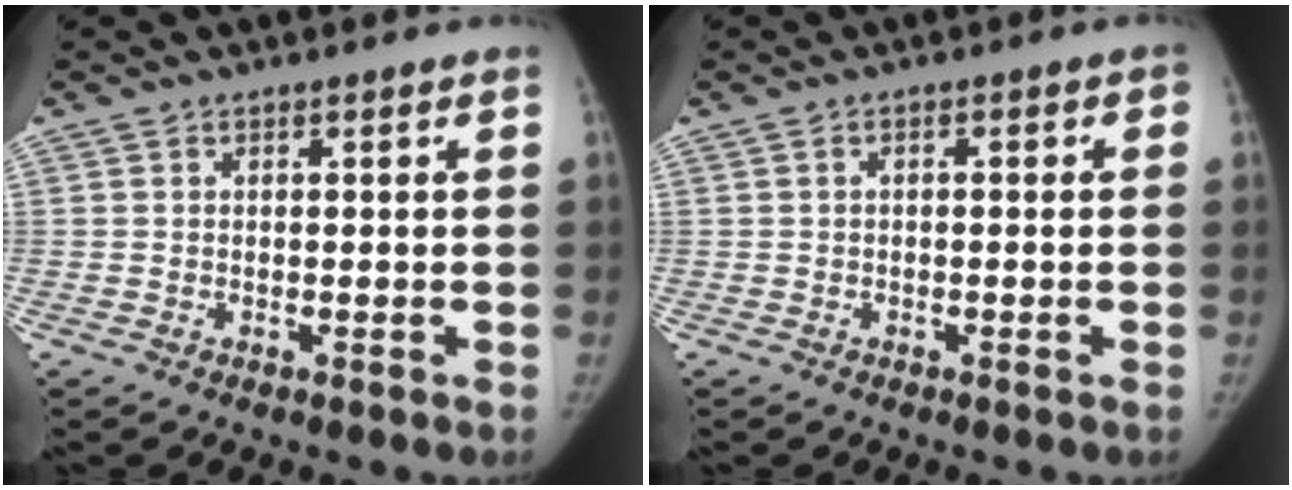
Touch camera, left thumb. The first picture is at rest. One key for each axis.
{"total": 1.3, "fx": -0.1, "fy": 0.8, "fz": 1.1, "tx": -0.006, "ty": 0.010, "tz": -0.006}